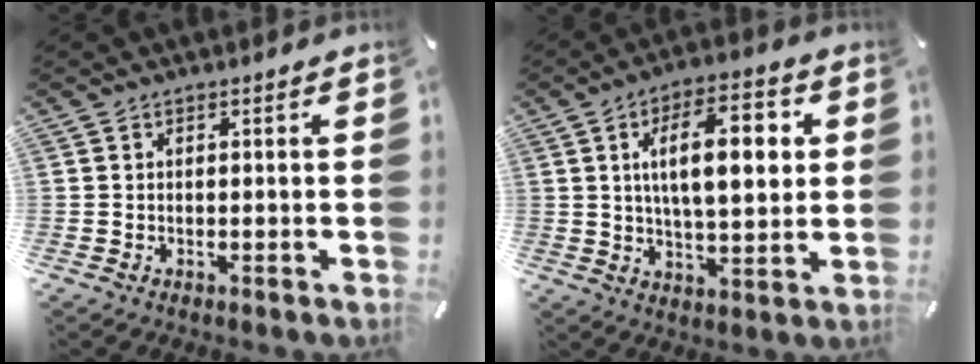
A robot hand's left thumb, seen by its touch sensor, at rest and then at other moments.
{"total": 14.9, "force": [3.6, 6.9, 12.8], "torque": [-0.203, 0.002, 0.053]}